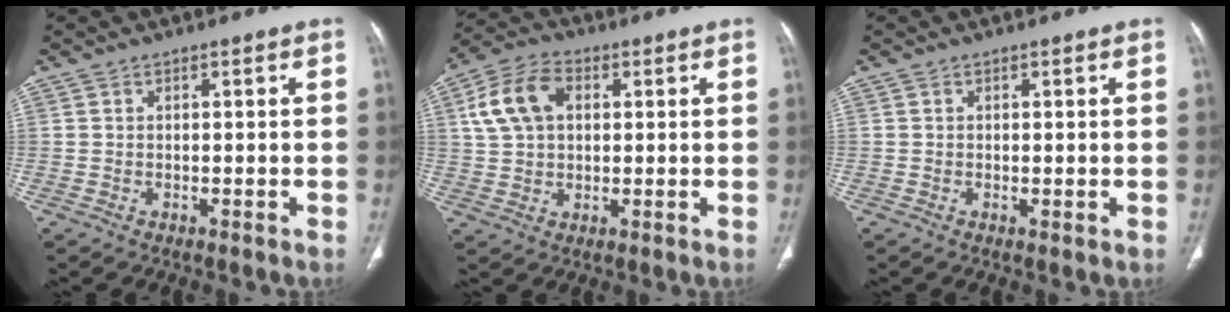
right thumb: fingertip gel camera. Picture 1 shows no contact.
{"total": 10.6, "force": [2.8, 7.2, 7.3], "torque": [-0.135, 0.016, 0.048]}
{"total": 0.6, "force": [0.0, 0.2, 0.6], "torque": [-0.014, -0.005, 0.000]}